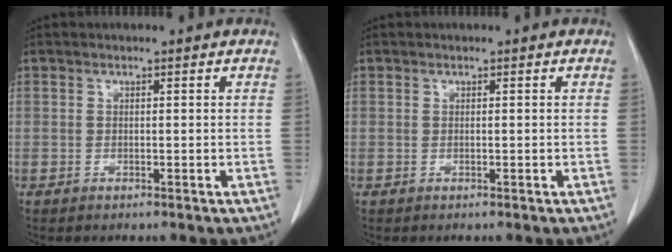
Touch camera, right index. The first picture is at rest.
{"total": 0.0}